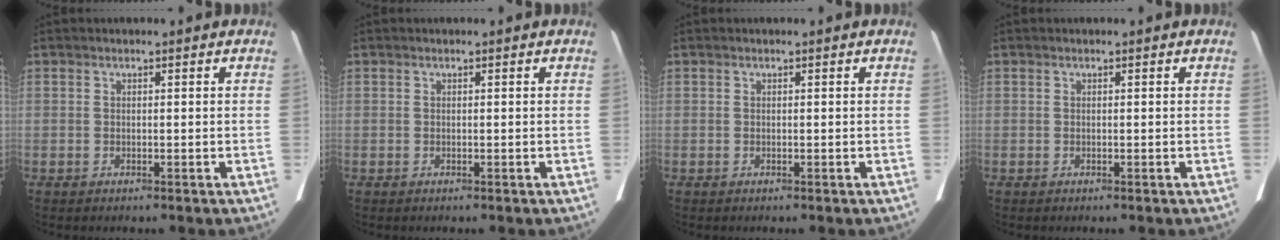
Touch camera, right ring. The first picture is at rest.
{"total": 0.0}
{"total": 0.0}
{"total": 0.0}